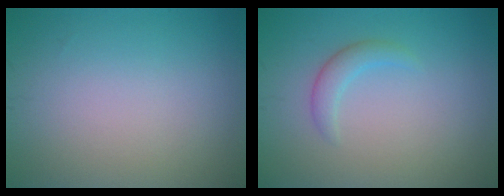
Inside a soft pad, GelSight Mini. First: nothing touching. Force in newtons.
{"total": 1.7, "press": 1.7, "slide": 0.2}